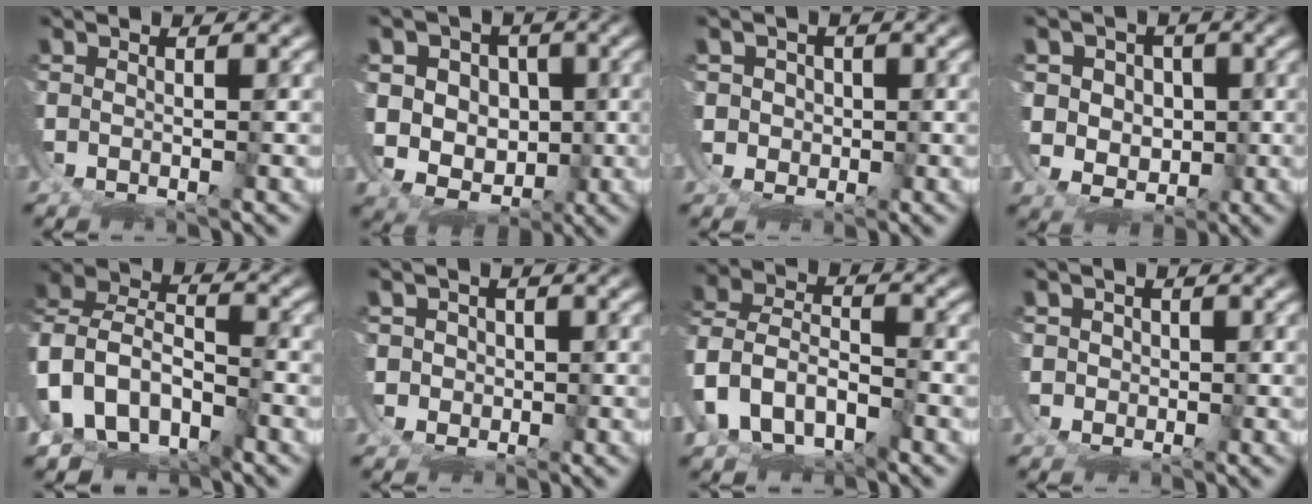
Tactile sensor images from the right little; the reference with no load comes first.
{"total": 6.6, "force": [-0.2, 6.1, 2.6], "torque": [-0.060, -0.036, 0.010]}
{"total": 1.8, "force": [1.1, 1.3, -0.4], "torque": [-0.003, -0.023, 0.032]}
{"total": 3.7, "force": [0.9, 3.4, 1.0], "torque": [-0.023, -0.023, 0.029]}
{"total": 15.5, "force": [-3.6, 14.1, 5.5], "torque": [-0.181, -0.072, -0.061]}
{"total": 1.5, "force": [1.0, 1.0, -0.6], "torque": [0.000, -0.021, 0.030]}
{"total": 8.5, "force": [-2.6, 7.7, 2.3], "torque": [-0.096, -0.042, -0.041]}
{"total": 1.3, "force": [0.9, 0.6, -0.8], "torque": [0.003, -0.019, 0.025]}